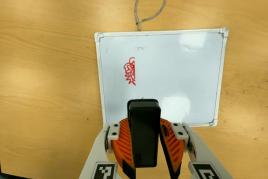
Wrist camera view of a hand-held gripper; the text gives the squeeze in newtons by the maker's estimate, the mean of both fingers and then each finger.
{"total": 10.6, "left": 9.6, "right": 11.6}